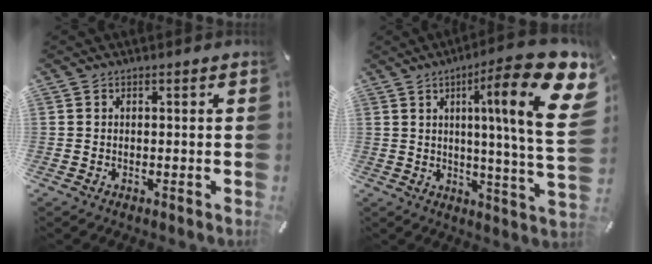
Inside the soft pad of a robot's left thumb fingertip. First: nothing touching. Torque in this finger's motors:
{"motor_torque": [2.93, 2.08, 1.44, -1.33, 0.52]}